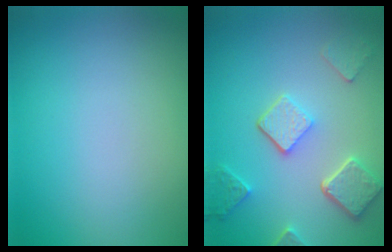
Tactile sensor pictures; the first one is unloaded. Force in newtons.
{"total": 5.1, "press": 3.9, "slide": 3.3}